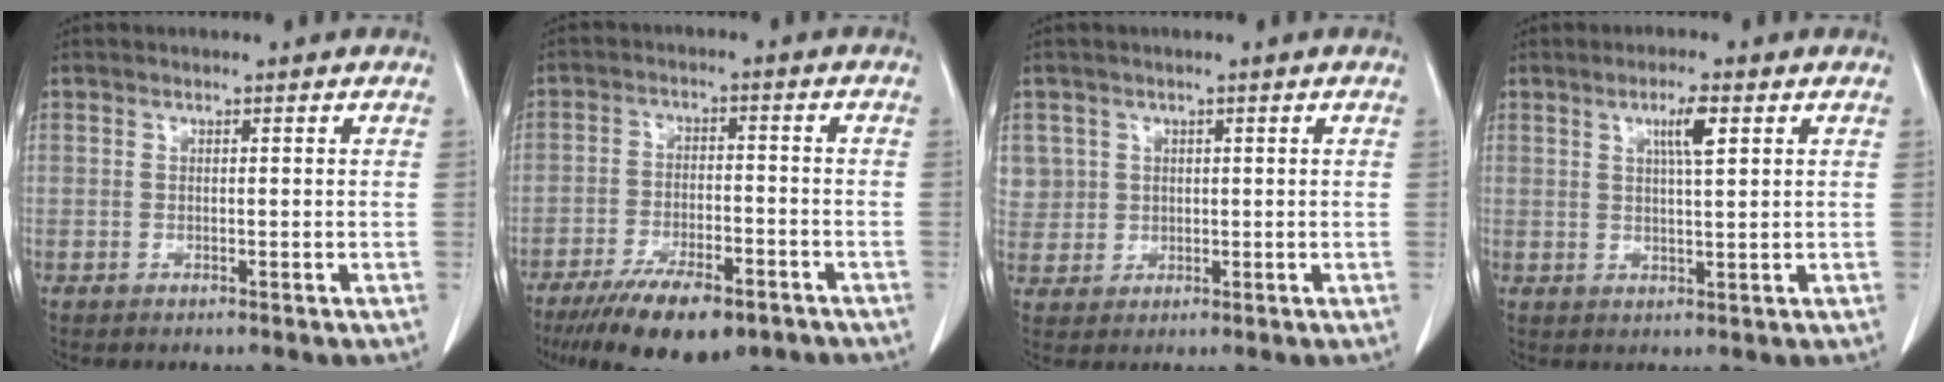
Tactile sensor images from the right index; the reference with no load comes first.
{"total": 13.2, "force": [-9.3, 4.1, 8.5], "torque": [-0.138, -0.017, -0.146]}
{"total": 4.8, "force": [1.7, 4.5, 0.0], "torque": [0.012, 0.009, 0.042]}
{"total": 4.1, "force": [1.7, 0.3, 3.7], "torque": [-0.063, -0.001, 0.029]}